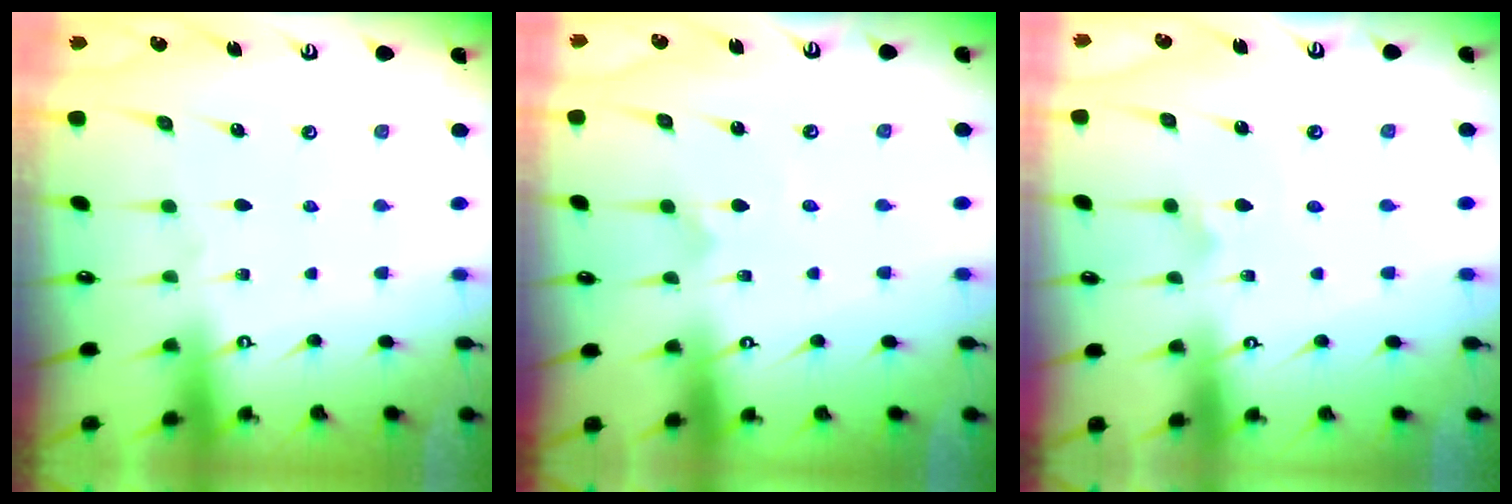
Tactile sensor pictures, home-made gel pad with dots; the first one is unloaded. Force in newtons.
{"total": 0.0}
{"total": 1.5, "press": 1.5, "slide": 0.0}